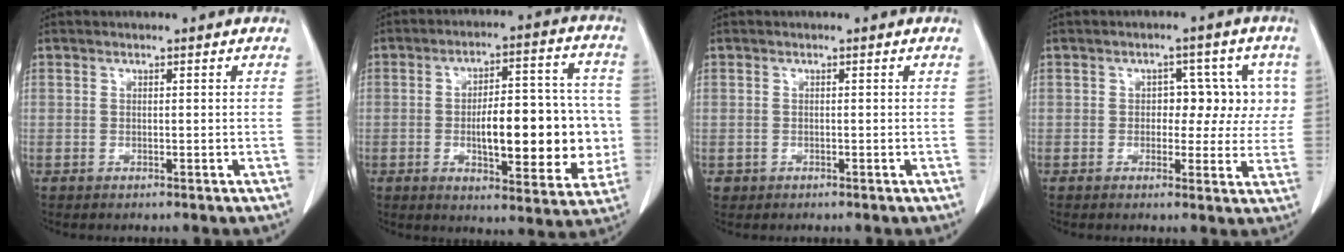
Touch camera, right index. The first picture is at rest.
{"total": 16.3, "force": [-1.8, 5.7, 15.2], "torque": [-0.213, 0.023, -0.018]}
{"total": 0.8, "force": [0.0, 0.8, 0.0], "torque": [0.006, 0.005, -0.003]}
{"total": 6.4, "force": [1.1, 4.3, 4.6], "torque": [-0.033, 0.024, 0.012]}